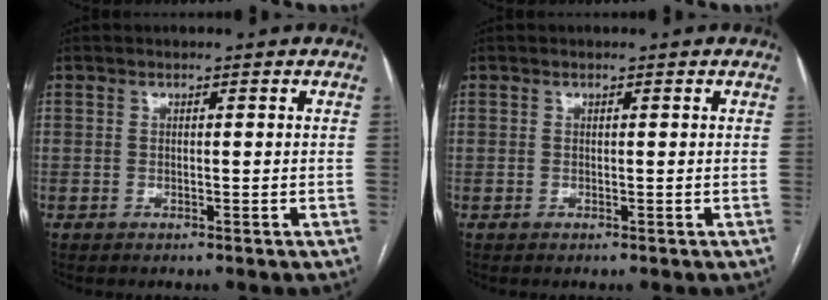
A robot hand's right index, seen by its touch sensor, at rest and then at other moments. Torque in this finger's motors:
{"motor_torque": [-0.22, 0.11, -0.02, 0.00]}